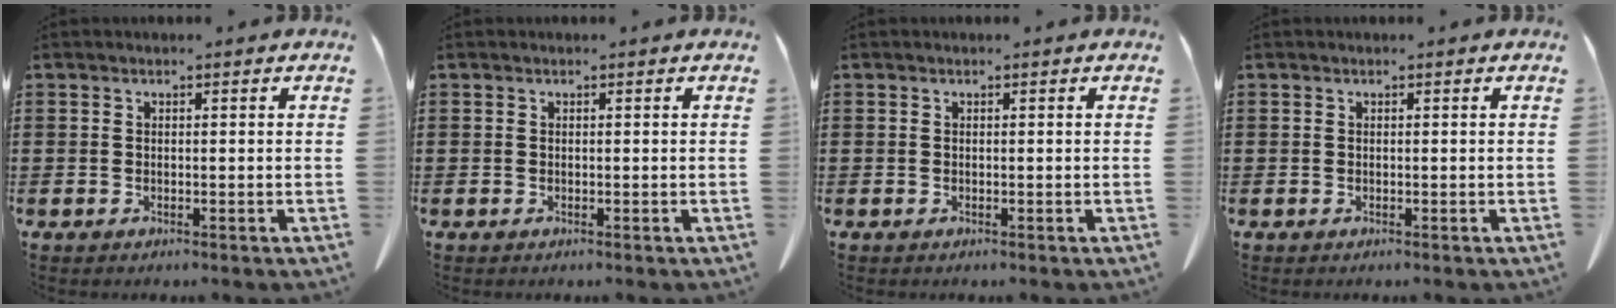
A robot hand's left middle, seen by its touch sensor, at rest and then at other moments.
{"total": 0.0}
{"total": 0.0}
{"total": 0.0}